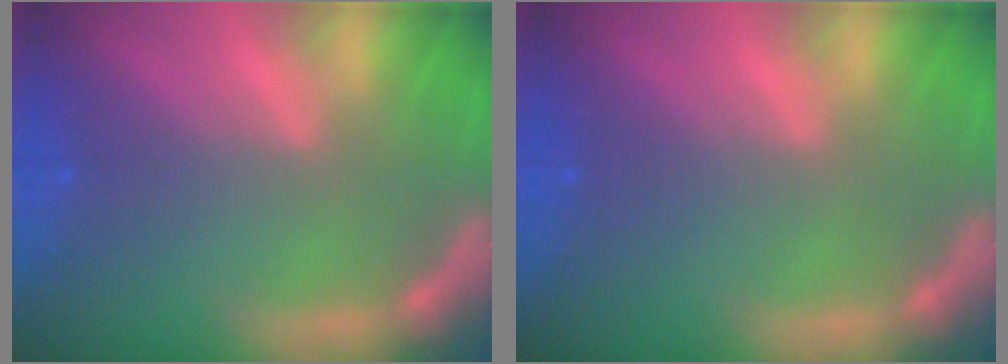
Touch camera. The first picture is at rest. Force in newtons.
{"total": 0.0}